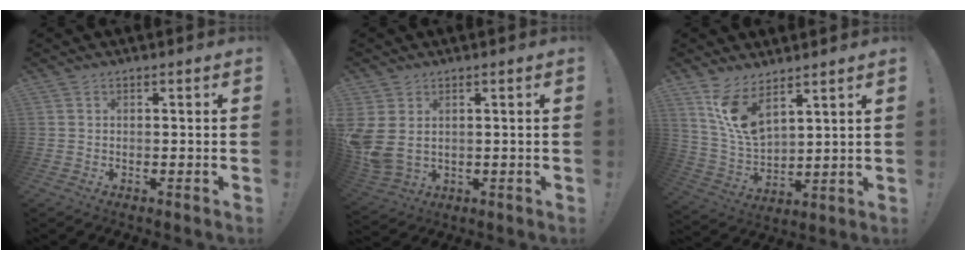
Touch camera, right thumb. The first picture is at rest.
{"total": 7.1, "force": [1.7, 4.9, 4.9], "torque": [-0.108, -0.017, 0.040]}
{"total": 11.9, "force": [8.2, 5.1, 7.0], "torque": [-0.144, -0.051, 0.157]}